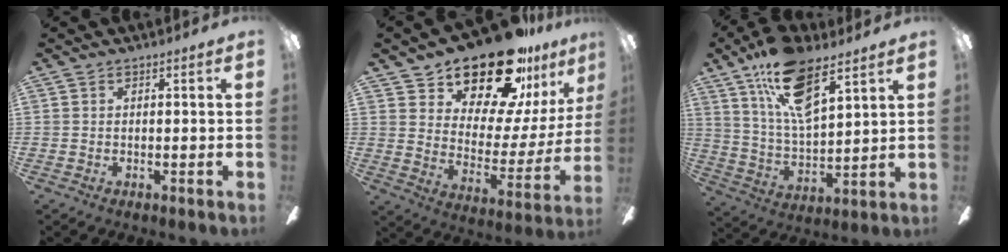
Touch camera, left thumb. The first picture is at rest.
{"total": 22.9, "force": [19.2, 8.1, 9.5], "torque": [-0.148, -0.138, 0.331]}
{"total": 17.0, "force": [10.6, 7.0, 11.2], "torque": [-0.205, -0.035, 0.188]}